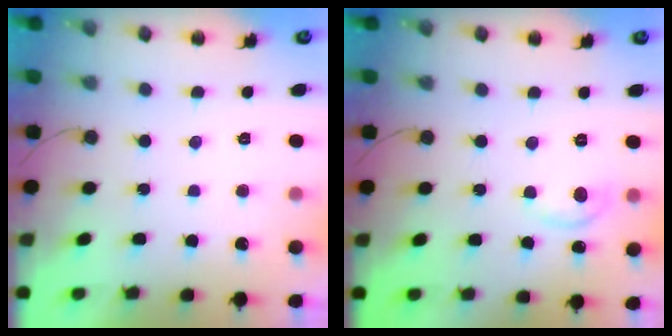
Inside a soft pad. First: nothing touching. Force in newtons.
{"total": 5.5, "press": 5.4, "slide": 0.8}